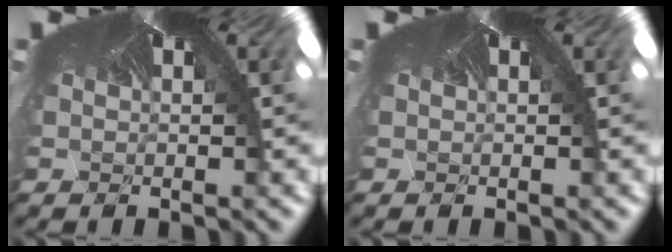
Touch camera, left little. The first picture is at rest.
{"total": 0.0}